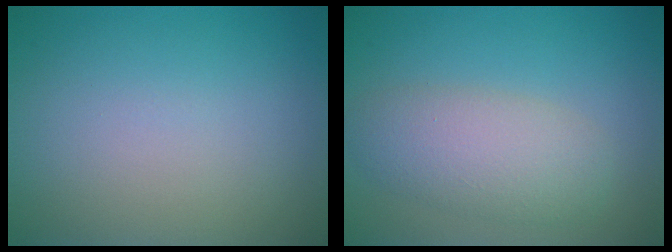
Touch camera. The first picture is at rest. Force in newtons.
{"total": 4.6, "press": 4.6, "slide": 0.3}